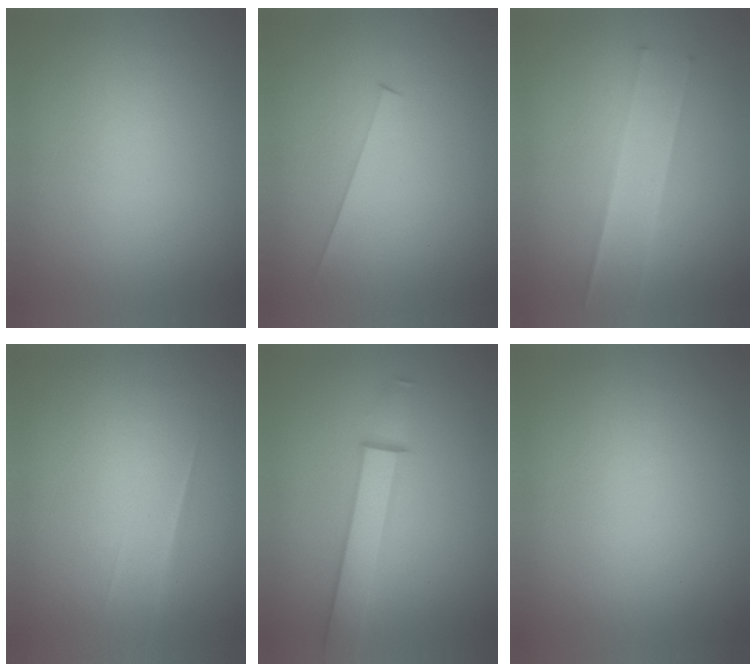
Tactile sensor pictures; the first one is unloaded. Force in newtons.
{"total": 1.5}
{"total": 2.4}
{"total": 1.5}
{"total": 4.7}
{"total": 1.4}